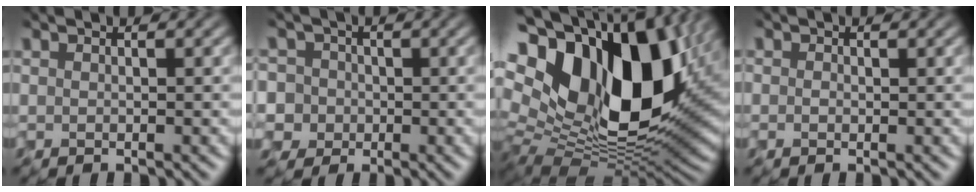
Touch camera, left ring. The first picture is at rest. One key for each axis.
{"total": 4.2, "fx": 0.0, "fy": 4.1, "fz": 0.8, "tx": -0.017, "ty": 0.032, "tz": -0.011}
{"total": 19.2, "fx": 3.8, "fy": 12.3, "fz": 14.3, "tx": -0.270, "ty": -0.003, "tz": 0.099}
{"total": 0.8, "fx": -0.5, "fy": -0.2, "fz": -0.6, "tx": 0.001, "ty": 0.001, "tz": 0.002}